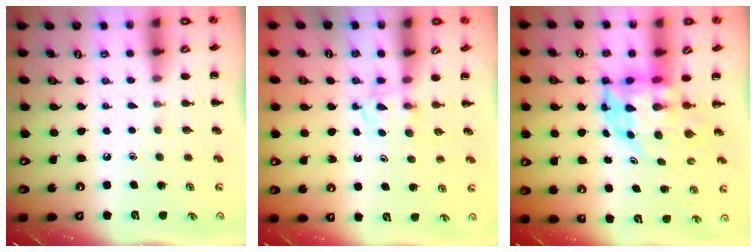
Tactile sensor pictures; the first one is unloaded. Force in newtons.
{"total": 2.7, "press": 2.4, "slide": 1.1}
{"total": 5.6, "press": 5.4, "slide": 1.5}